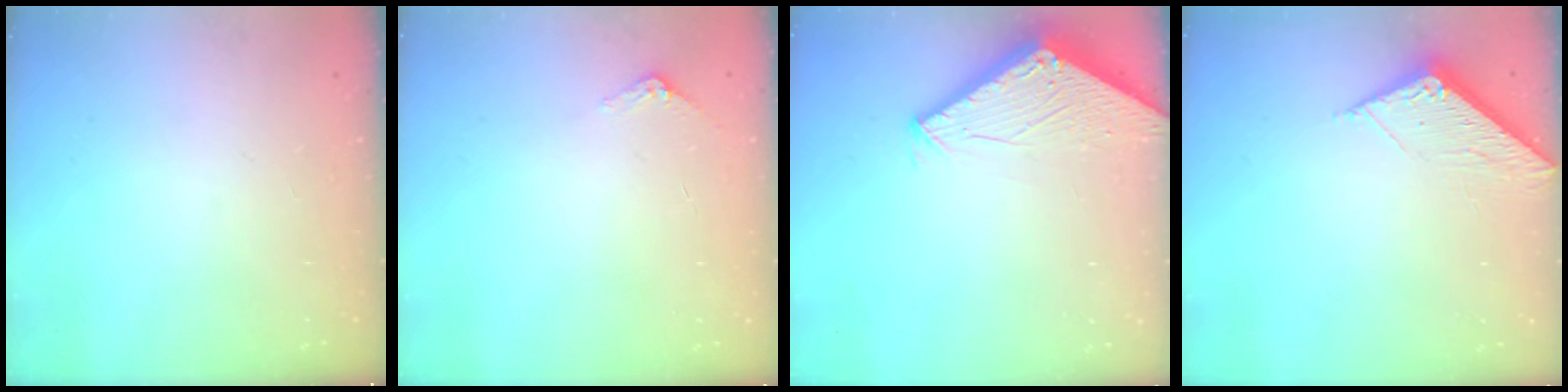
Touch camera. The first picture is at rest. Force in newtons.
{"total": 2.9, "press": 2.9, "slide": 0.2}
{"total": 2.8, "press": 2.8, "slide": 0.2}
{"total": 6.1, "press": 6.1, "slide": 0.3}